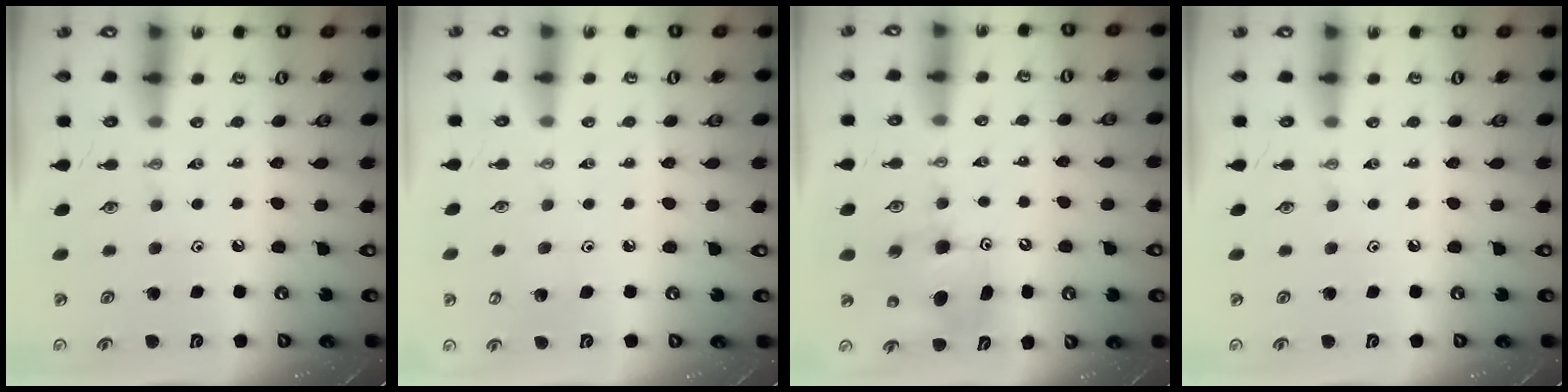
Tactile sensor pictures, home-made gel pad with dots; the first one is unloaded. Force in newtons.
{"total": 4.5, "press": 4.5, "slide": 0.4}
{"total": 7.9, "press": 7.6, "slide": 2.2}
{"total": 0.0}